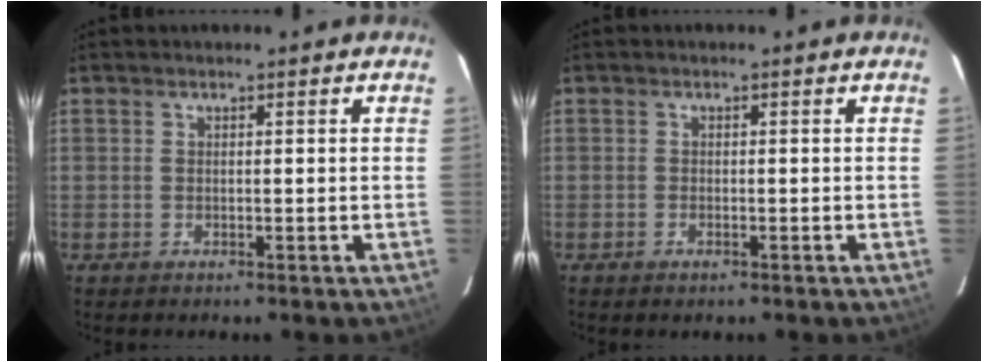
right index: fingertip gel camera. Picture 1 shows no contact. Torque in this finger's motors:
{"motor_torque": [0.12, -0.06, -0.09, -0.01]}